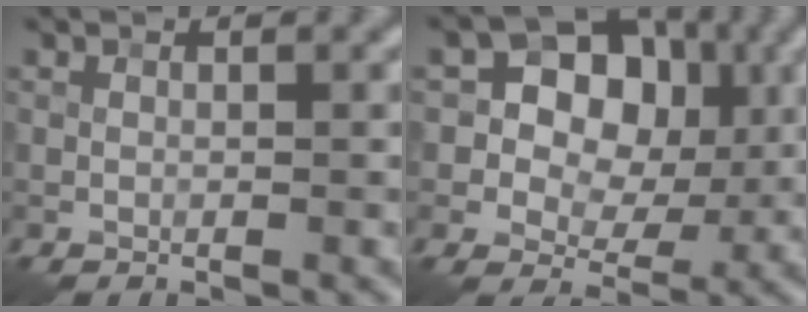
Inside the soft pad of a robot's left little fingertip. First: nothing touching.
{"total": 9.3, "force": [2.1, 7.5, 5.1], "torque": [-0.056, 0.029, 0.004]}